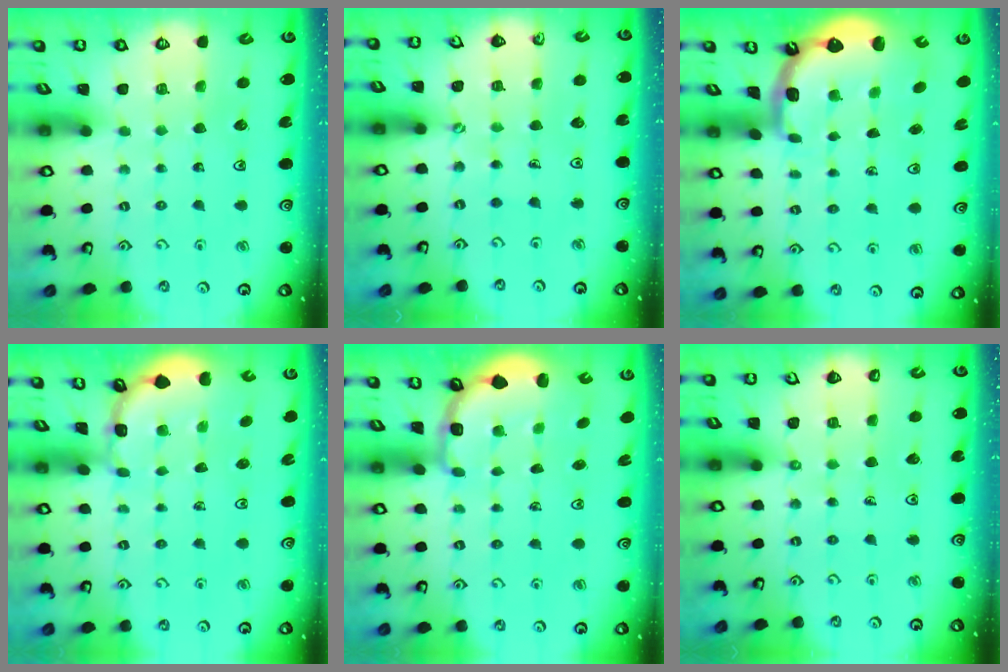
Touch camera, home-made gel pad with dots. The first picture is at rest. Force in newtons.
{"total": 0.5, "press": 0.5, "slide": 0.1}
{"total": 2.8, "press": 1.6, "slide": 2.2}
{"total": 1.5, "press": 1.5, "slide": 0.1}
{"total": 2.8, "press": 2.3, "slide": 1.7}
{"total": 3.8, "press": 3.7, "slide": 0.6}